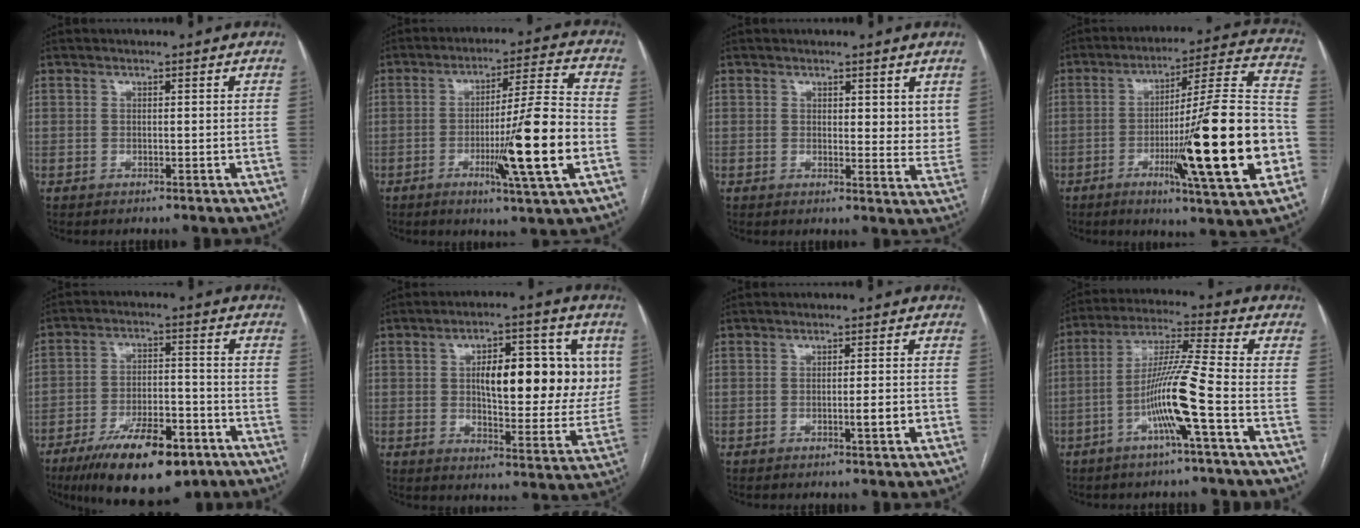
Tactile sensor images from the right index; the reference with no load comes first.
{"total": 14.7, "force": [-3.9, -0.7, 14.2], "torque": [-0.229, -0.015, -0.067]}
{"total": 4.3, "force": [2.3, 2.1, 3.0], "torque": [-0.024, -0.018, 0.028]}
{"total": 23.7, "force": [-6.2, 0.4, 22.9], "torque": [-0.319, -0.007, -0.099]}
{"total": 15.8, "force": [-10.0, 5.4, 11.0], "torque": [-0.177, -0.005, -0.160]}
{"total": 16.2, "force": [3.5, 6.2, 14.5], "torque": [-0.192, 0.020, 0.055]}
{"total": 2.4, "force": [-0.7, 0.3, 2.2], "torque": [-0.034, 0.000, -0.010]}
{"total": 11.2, "force": [-4.0, -1.2, 10.4], "torque": [-0.201, 0.005, -0.080]}